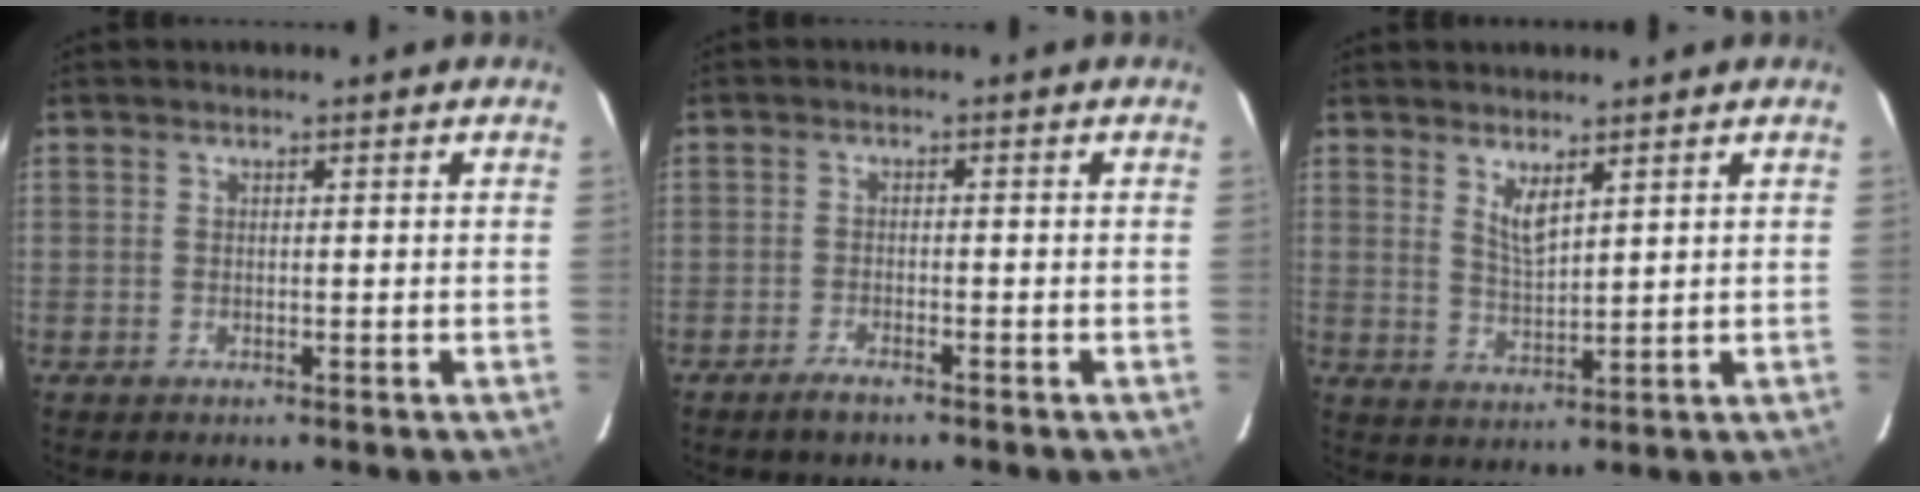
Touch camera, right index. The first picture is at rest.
{"total": 2.4, "force": [-2.0, 0.4, 1.3], "torque": [-0.037, -0.002, -0.040]}
{"total": 3.4, "force": [2.5, 0.4, 2.4], "torque": [-0.045, -0.010, 0.046]}